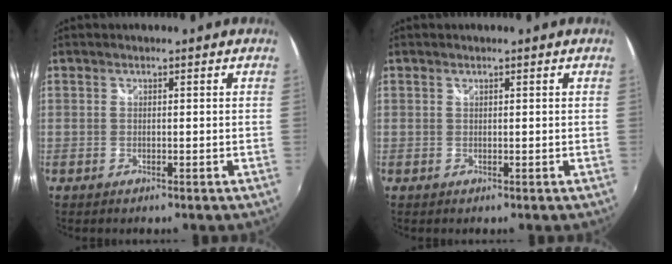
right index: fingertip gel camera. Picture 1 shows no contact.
{"total": 0.0}